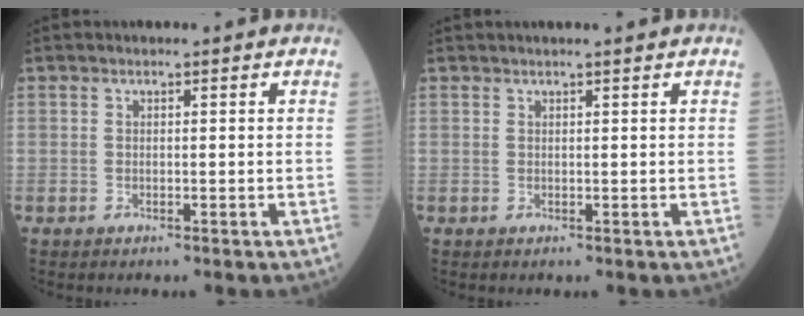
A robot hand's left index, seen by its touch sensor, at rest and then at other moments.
{"total": 2.5, "force": [2.2, -0.2, 1.2], "torque": [-0.011, 0.011, 0.029]}